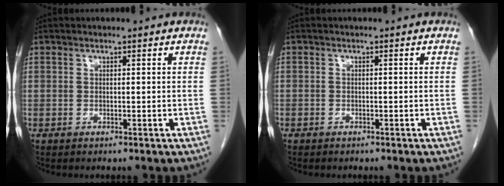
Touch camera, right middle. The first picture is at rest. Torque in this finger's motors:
{"motor_torque": [1.15, -0.99, -0.29, -0.21]}